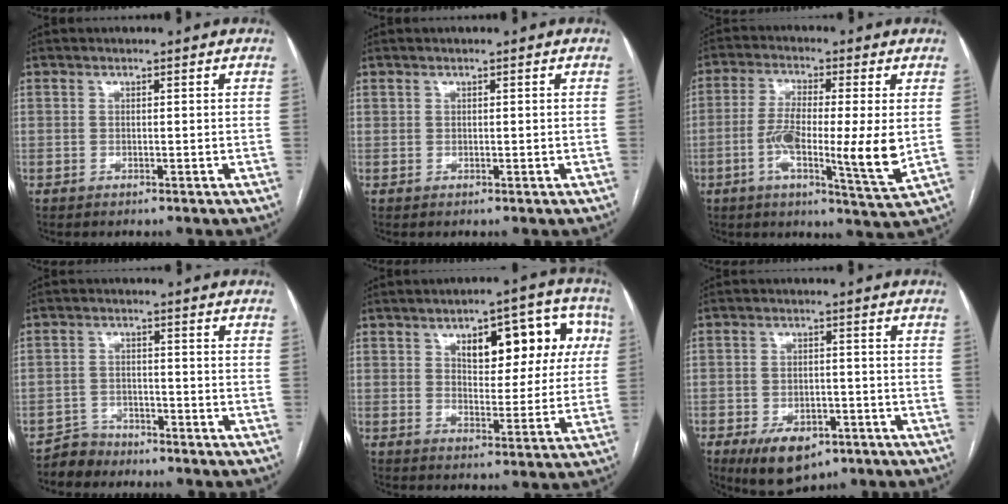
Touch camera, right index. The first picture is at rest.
{"total": 0.6, "force": [0.4, 0.3, 0.3], "torque": [-0.003, 0.002, 0.009]}
{"total": 12.4, "force": [-1.4, 1.2, 12.3], "torque": [-0.213, -0.014, -0.030]}
{"total": 3.6, "force": [-3.2, 1.5, -0.9], "torque": [0.019, 0.001, -0.060]}
{"total": 13.0, "force": [4.5, 5.9, 10.7], "torque": [-0.124, 0.036, 0.064]}
{"total": 8.9, "force": [-5.2, 4.9, 5.2], "torque": [-0.083, -0.004, -0.074]}